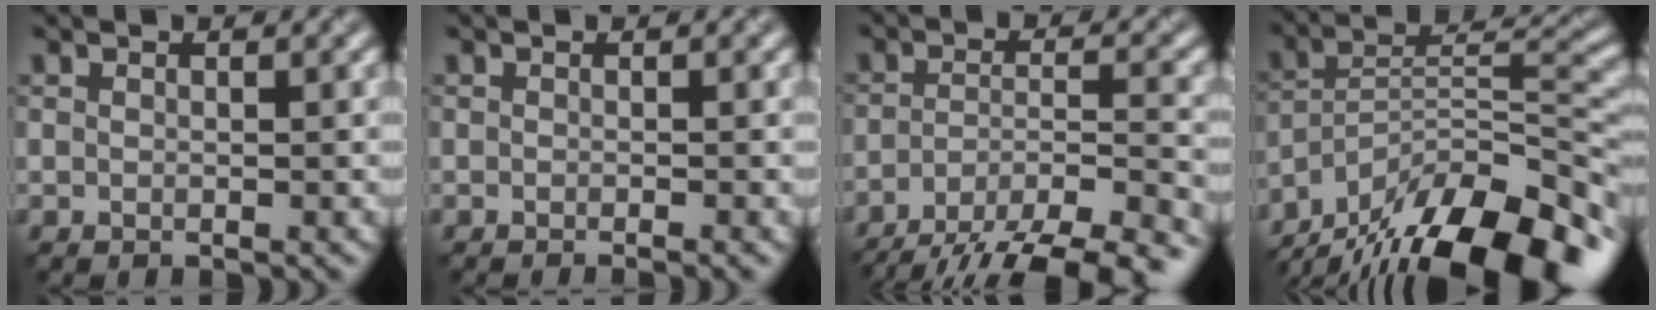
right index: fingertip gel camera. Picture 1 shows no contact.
{"total": 1.4, "force": [-0.7, 0.4, 1.1], "torque": [-0.006, -0.004, -0.012]}
{"total": 12.9, "force": [-10.5, 3.9, 6.3], "torque": [-0.104, -0.013, -0.144]}
{"total": 16.9, "force": [-12.8, 5.2, 9.7], "torque": [-0.183, 0.011, -0.202]}